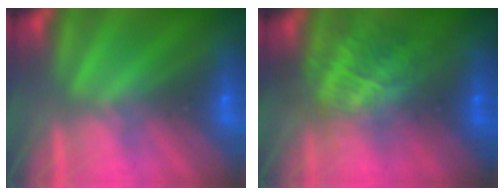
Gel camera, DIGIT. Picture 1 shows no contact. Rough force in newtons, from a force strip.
{"total": 7.2}